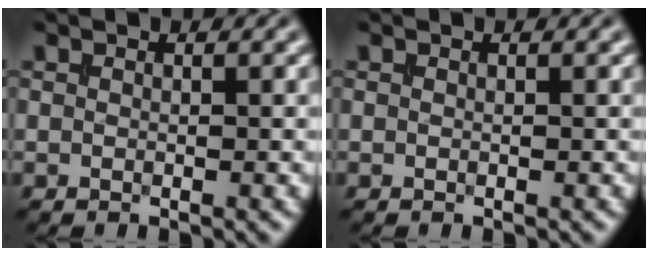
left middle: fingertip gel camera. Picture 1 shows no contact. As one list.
[{"total": 0.0}]